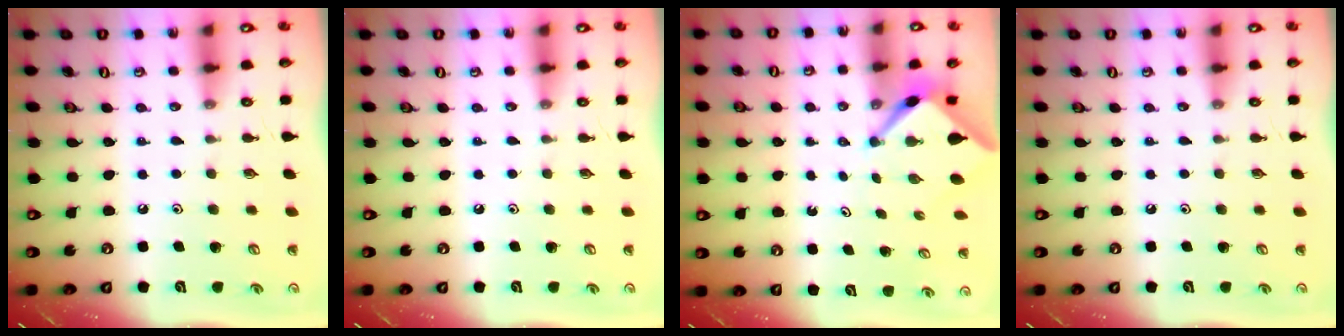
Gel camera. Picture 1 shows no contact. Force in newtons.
{"total": 0.0}
{"total": 3.5, "press": 3.5, "slide": 0.2}
{"total": 0.0}